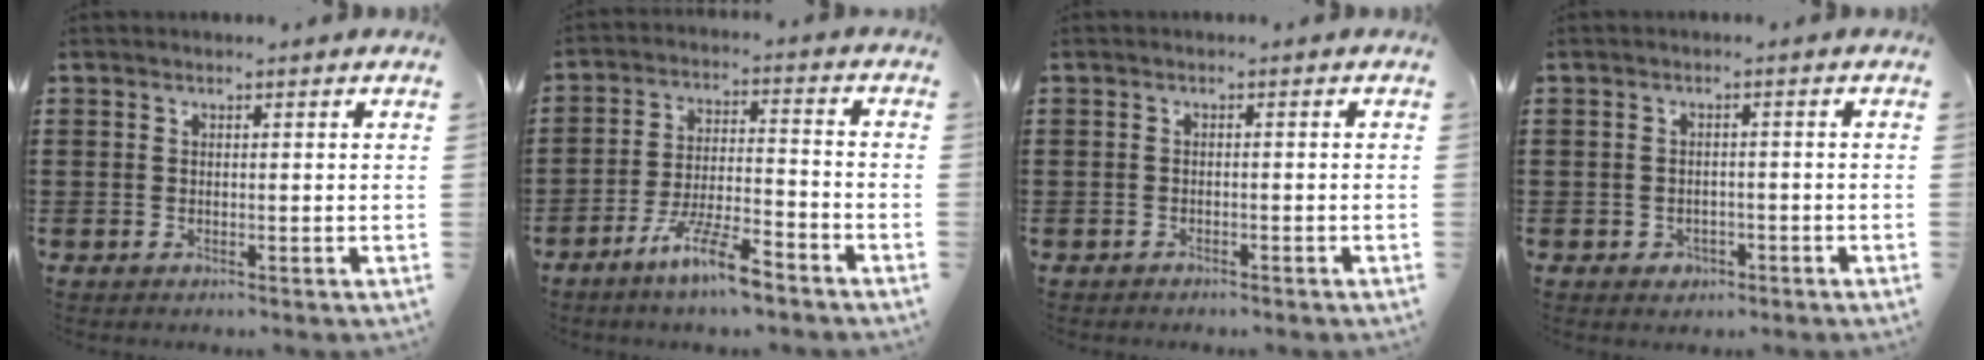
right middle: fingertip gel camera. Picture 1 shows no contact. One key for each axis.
{"total": 8.7, "fx": -6.5, "fy": 1.2, "fz": 5.7, "tx": -0.112, "ty": 0.001, "tz": -0.123}
{"total": 1.1, "fx": -1.0, "fy": 0.2, "fz": 0.0, "tx": -0.003, "ty": 0.002, "tz": -0.023}
{"total": 1.5, "fx": -1.0, "fy": 1.1, "fz": 0.2, "tx": -0.011, "ty": 0.001, "tz": -0.023}